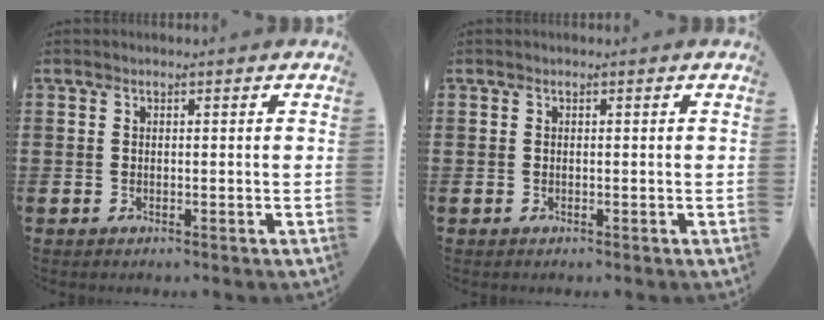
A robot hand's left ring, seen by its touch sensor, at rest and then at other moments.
{"total": 0.0}